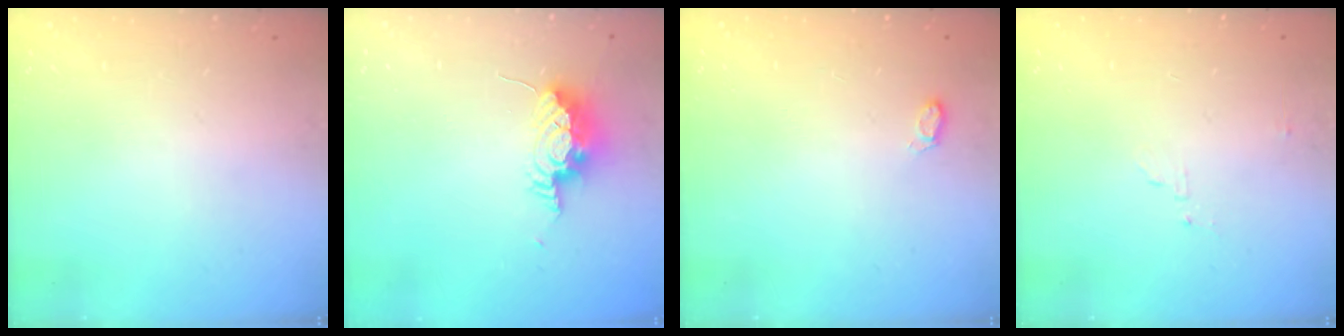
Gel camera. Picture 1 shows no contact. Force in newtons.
{"total": 8.6, "press": 8.3, "slide": 2.5}
{"total": 4.5, "press": 4.5, "slide": 0.6}
{"total": 3.4, "press": 3.4, "slide": 0.2}